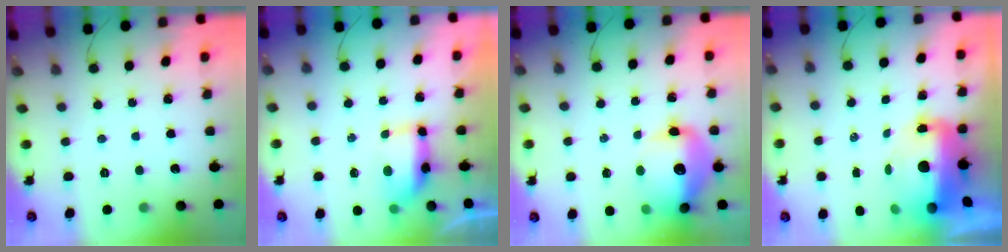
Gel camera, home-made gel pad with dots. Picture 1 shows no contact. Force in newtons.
{"total": 7.3, "press": 7.3, "slide": 0.8}
{"total": 15.6, "press": 15.0, "slide": 4.2}
{"total": 11.2, "press": 10.4, "slide": 4.3}